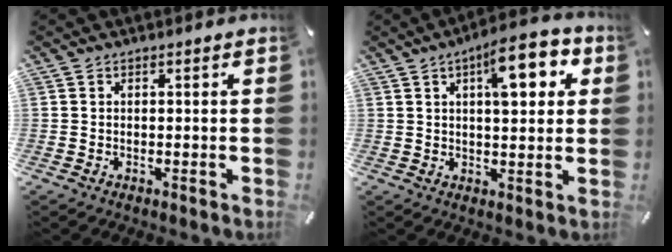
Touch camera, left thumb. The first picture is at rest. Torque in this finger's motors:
{"motor_torque": [1.89, 2.00, 0.29, -0.18, 0.13]}